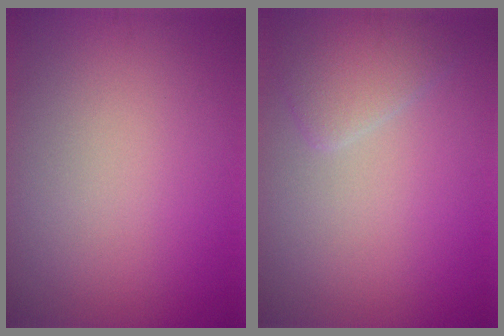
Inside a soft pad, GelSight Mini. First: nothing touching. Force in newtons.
{"total": 2.5, "press": 2.5, "slide": 0.2}